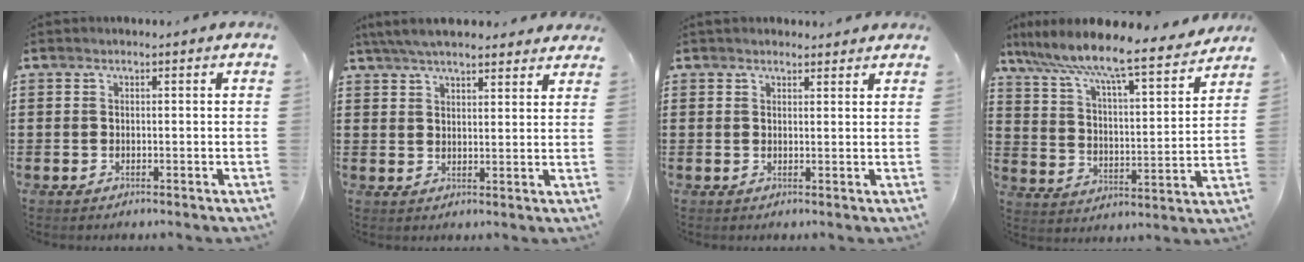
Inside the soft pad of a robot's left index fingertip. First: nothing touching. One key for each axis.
{"total": 5.5, "fx": 5.0, "fy": 1.2, "fz": 1.9, "tx": -0.051, "ty": -0.007, "tz": 0.095}
{"total": 1.7, "fx": 1.6, "fy": 0.5, "fz": 0.2, "tx": -0.007, "ty": 0.005, "tz": 0.031}
{"total": 8.3, "fx": 7.3, "fy": 0.1, "fz": 3.9, "tx": -0.107, "ty": -0.046, "tz": 0.116}